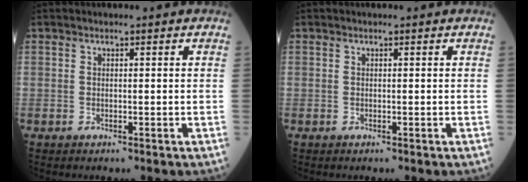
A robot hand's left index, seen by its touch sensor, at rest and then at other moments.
{"total": 0.0}